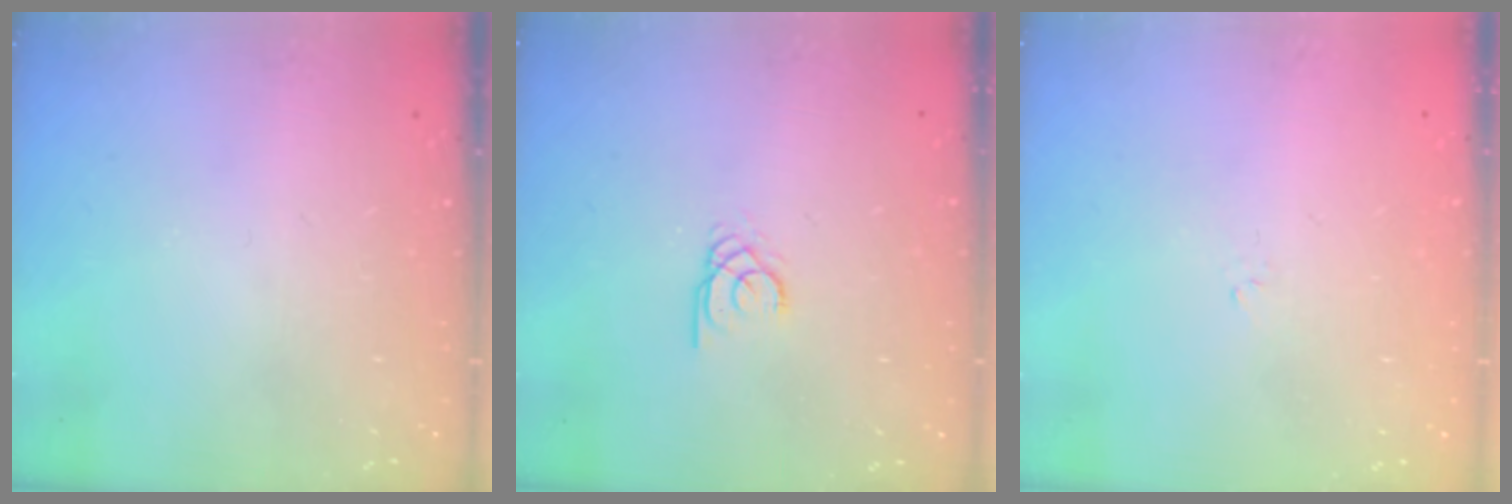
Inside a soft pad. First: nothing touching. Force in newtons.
{"total": 1.9, "press": 1.9, "slide": 0.0}
{"total": 1.2, "press": 1.2, "slide": 0.4}